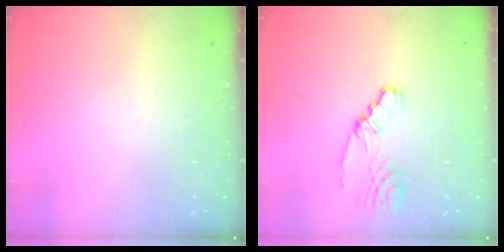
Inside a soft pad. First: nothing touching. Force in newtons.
{"total": 2.8, "press": 2.7, "slide": 0.6}